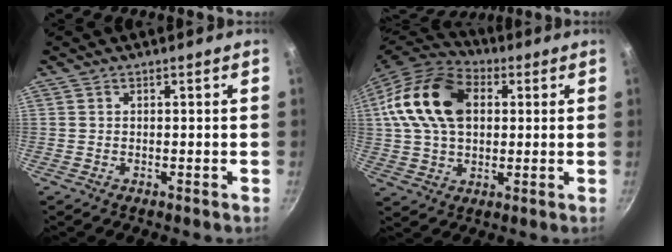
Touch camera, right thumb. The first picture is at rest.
{"total": 18.4, "force": [3.9, 12.5, 13.0], "torque": [-0.227, 0.017, 0.056]}